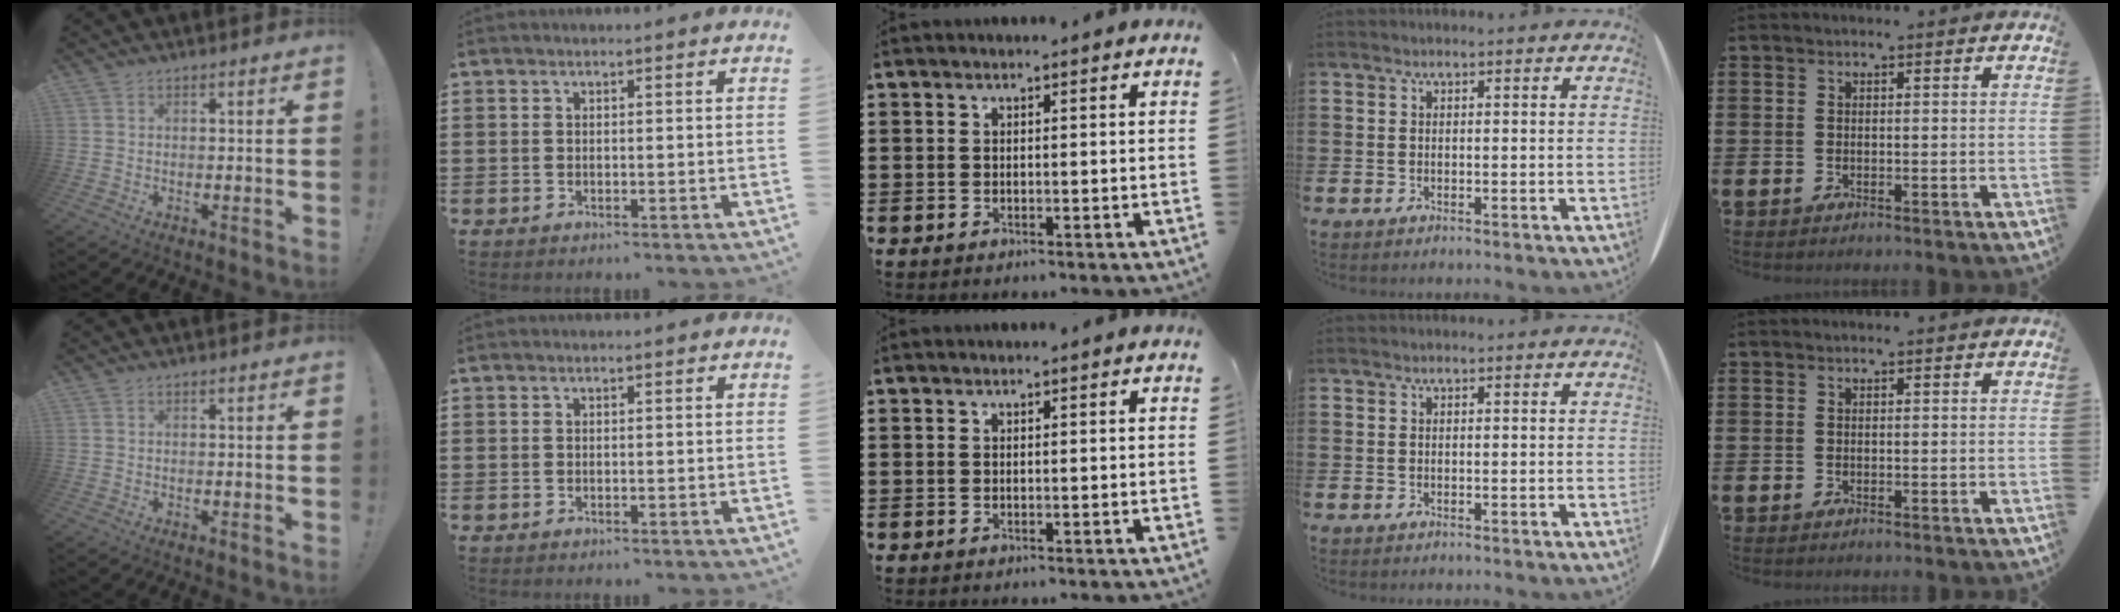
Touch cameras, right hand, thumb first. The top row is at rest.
{}